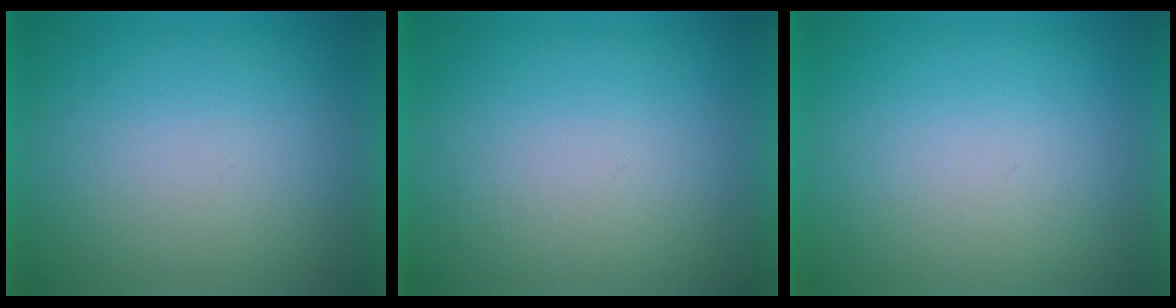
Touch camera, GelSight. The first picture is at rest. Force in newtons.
{"total": 1.2}
{"total": 1.2}